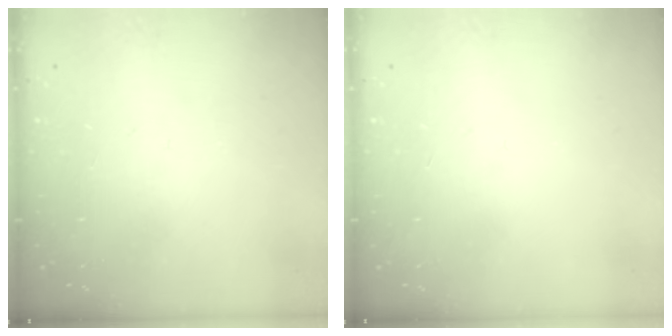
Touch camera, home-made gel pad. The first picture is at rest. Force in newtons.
{"total": 0.0}